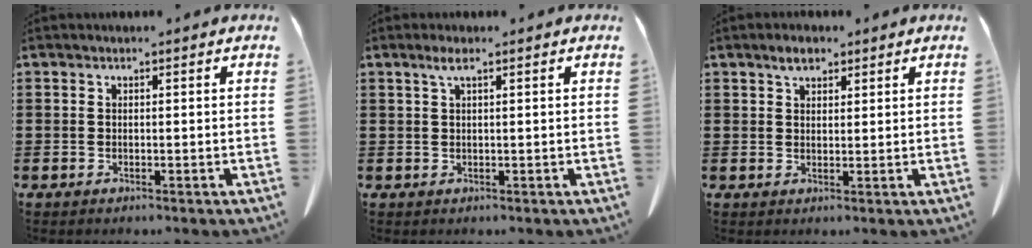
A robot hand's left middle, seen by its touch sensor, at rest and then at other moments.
{"total": 1.8, "force": [0.8, 0.2, 1.6], "torque": [-0.034, 0.002, 0.014]}
{"total": 2.6, "force": [2.0, 1.1, 1.2], "torque": [-0.020, 0.001, 0.036]}